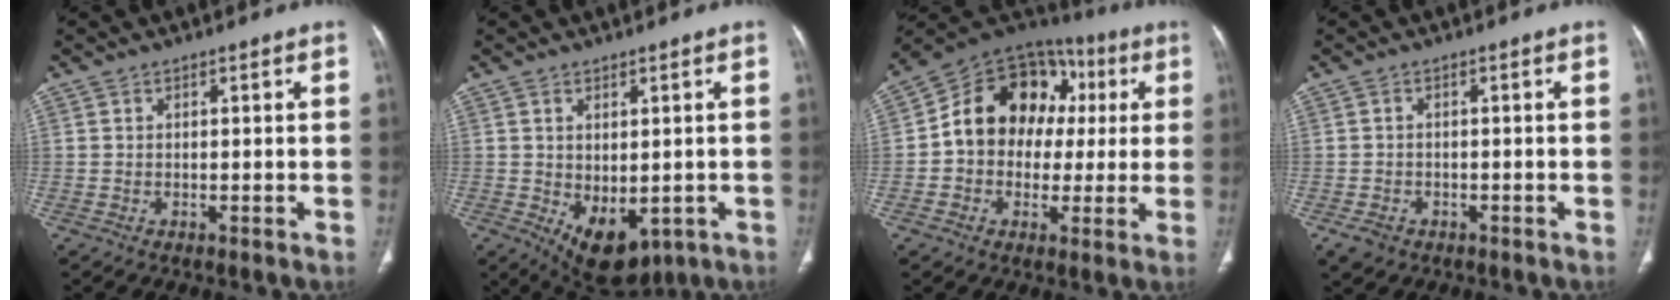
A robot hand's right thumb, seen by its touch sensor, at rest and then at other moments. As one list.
[{"total": 10.2, "force": [-2.7, 6.0, 7.7], "torque": [-0.100, -0.002, -0.016]}, {"total": 18.2, "force": [2.1, 14.4, 10.9], "torque": [-0.127, 0.047, 0.026]}, {"total": 3.2, "force": [-1.7, 2.3, 1.3], "torque": [-0.024, 0.003, -0.023]}]